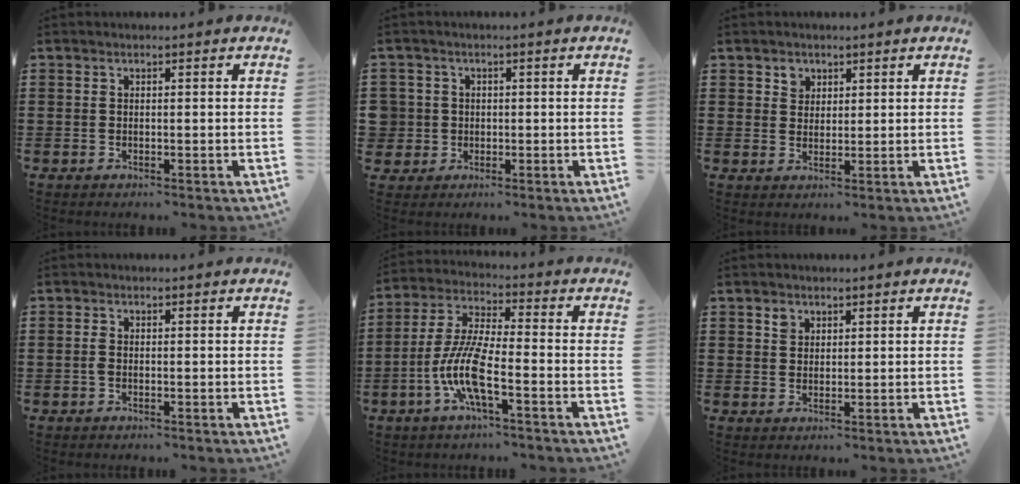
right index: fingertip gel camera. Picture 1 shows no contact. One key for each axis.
{"total": 3.1, "fx": -0.3, "fy": 3.0, "fz": 0.1, "tx": -0.026, "ty": 0.007, "tz": -0.012}
{"total": 2.5, "fx": 1.5, "fy": 1.9, "fz": 0.3, "tx": -0.014, "ty": 0.008, "tz": 0.028}
{"total": 1.2, "fx": -0.4, "fy": 0.5, "fz": 1.0, "tx": -0.028, "ty": -0.004, "tz": -0.009}
{"total": 9.2, "fx": -3.9, "fy": 1.7, "fz": 8.2, "tx": -0.196, "ty": -0.015, "tz": -0.082}
{"total": 1.7, "fx": 1.1, "fy": 1.2, "fz": 0.3, "tx": -0.009, "ty": 0.004, "tz": 0.023}